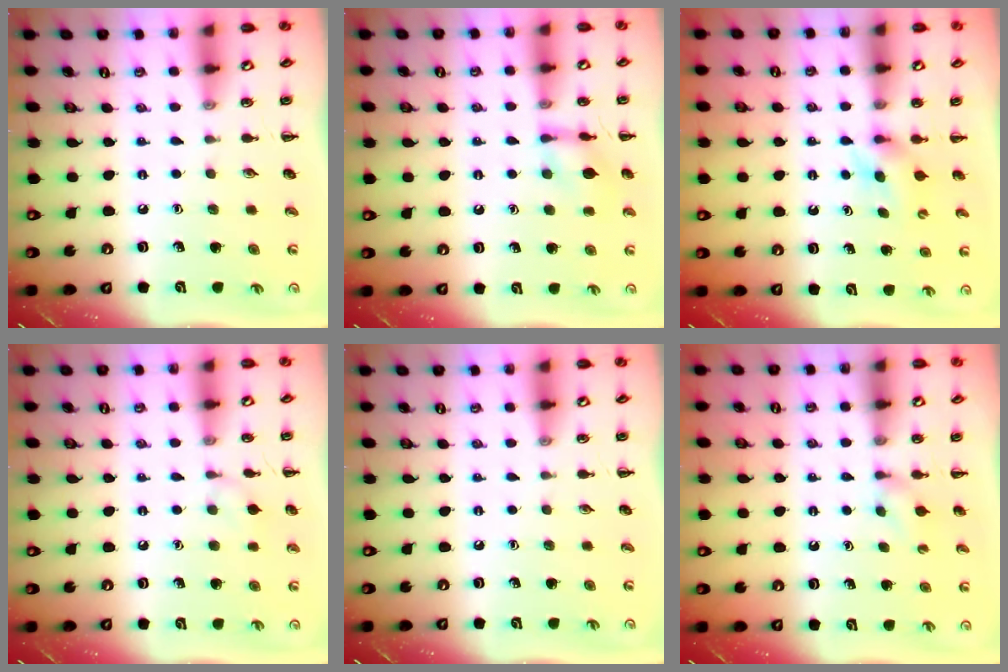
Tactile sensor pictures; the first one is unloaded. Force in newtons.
{"total": 9.5, "press": 9.5, "slide": 0.5}
{"total": 4.9, "press": 4.7, "slide": 1.3}
{"total": 6.3, "press": 5.9, "slide": 2.0}
{"total": 0.0}
{"total": 2.9, "press": 2.7, "slide": 1.0}